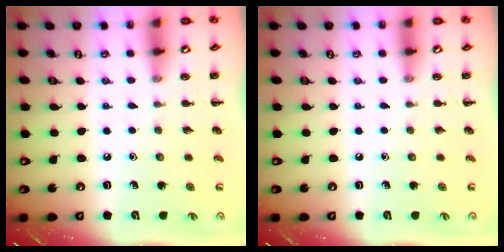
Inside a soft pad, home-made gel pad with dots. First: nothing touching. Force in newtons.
{"total": 0.0}